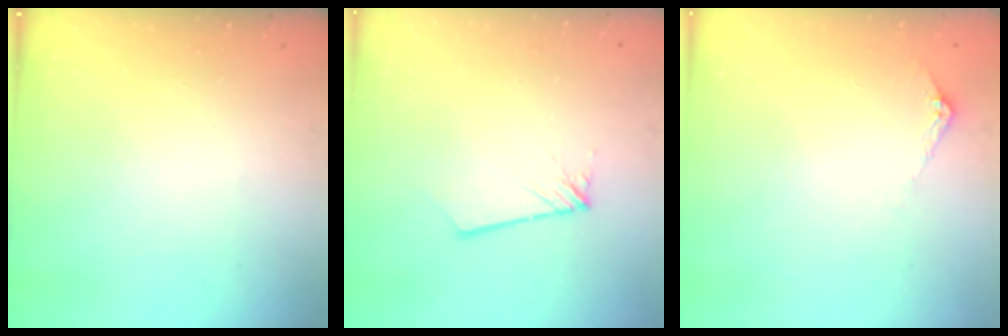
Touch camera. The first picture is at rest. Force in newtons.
{"total": 1.8, "press": 1.8, "slide": 0.2}
{"total": 5.8, "press": 5.8, "slide": 0.8}